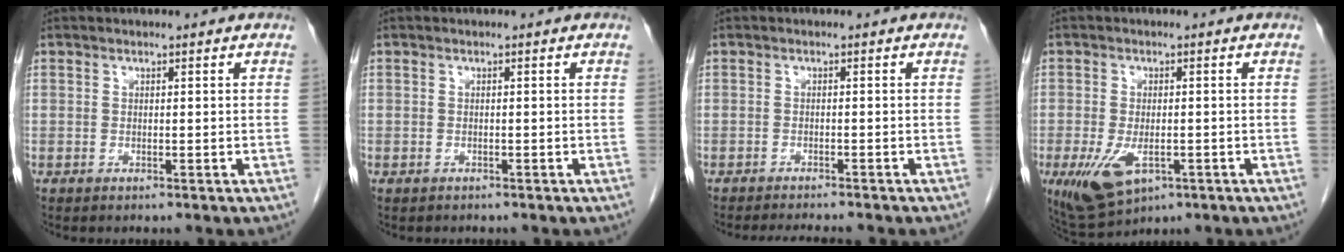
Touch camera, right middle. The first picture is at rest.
{"total": 0.6, "force": [-0.4, 0.4, 0.1], "torque": [-0.010, 0.001, -0.008]}
{"total": 5.4, "force": [-5.0, 0.4, 2.0], "torque": [-0.025, -0.012, -0.071]}
{"total": 7.5, "force": [-3.1, 3.7, 5.8], "torque": [-0.110, -0.013, -0.039]}